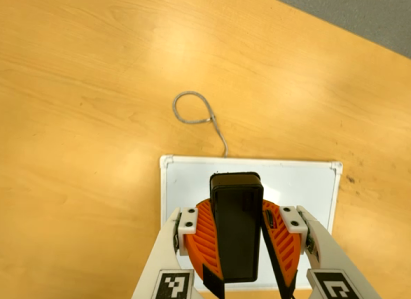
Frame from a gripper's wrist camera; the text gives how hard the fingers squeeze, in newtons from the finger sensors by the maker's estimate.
{"total": 11.4, "left": 10.7, "right": 12.1}